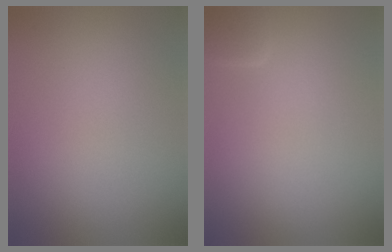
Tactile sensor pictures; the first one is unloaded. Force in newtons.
{"total": 1.3, "press": 1.3, "slide": 0.2}